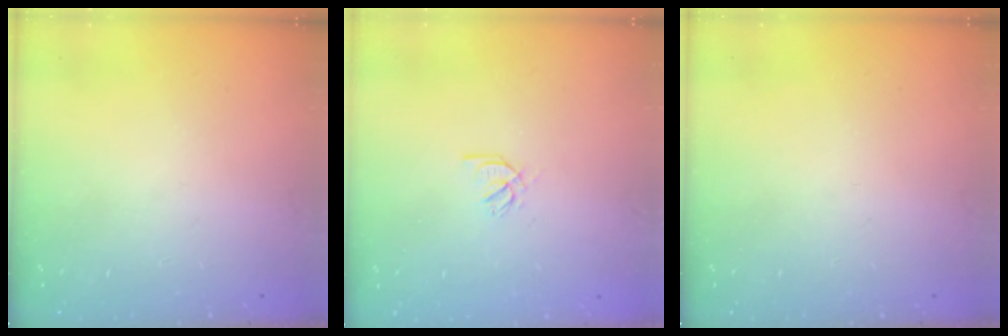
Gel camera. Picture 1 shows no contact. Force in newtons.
{"total": 2.2, "press": 2.2, "slide": 0.0}
{"total": 0.0}